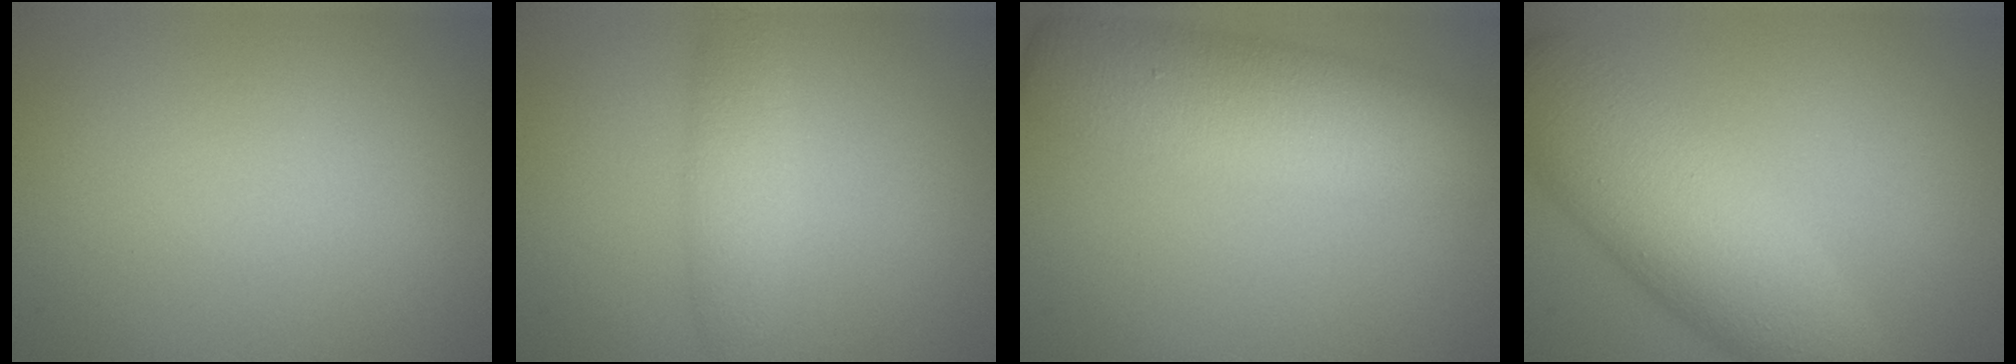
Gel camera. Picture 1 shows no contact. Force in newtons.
{"total": 2.7, "press": 2.7, "slide": 0.1}
{"total": 8.0, "press": 8.0, "slide": 0.5}
{"total": 7.9, "press": 7.9, "slide": 0.2}